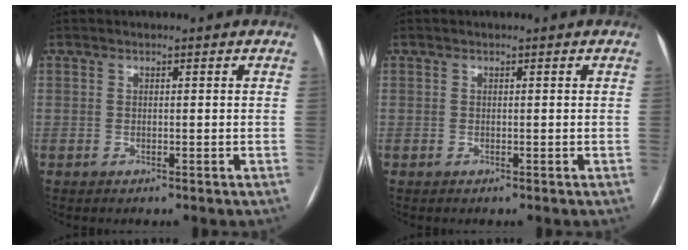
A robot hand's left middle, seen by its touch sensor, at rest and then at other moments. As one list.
[{"total": 0.0}]